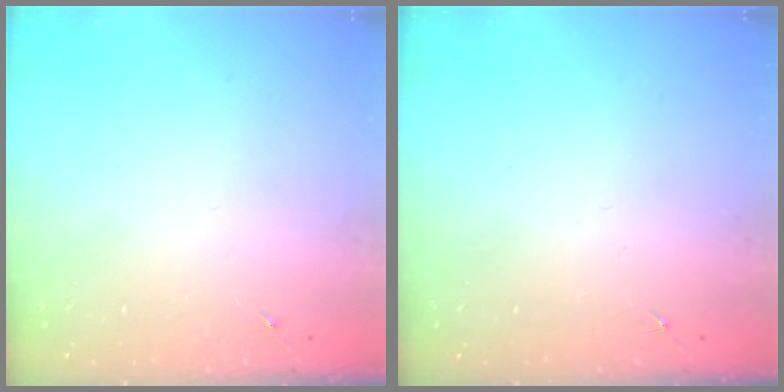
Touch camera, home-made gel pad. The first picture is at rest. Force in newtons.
{"total": 0.0}